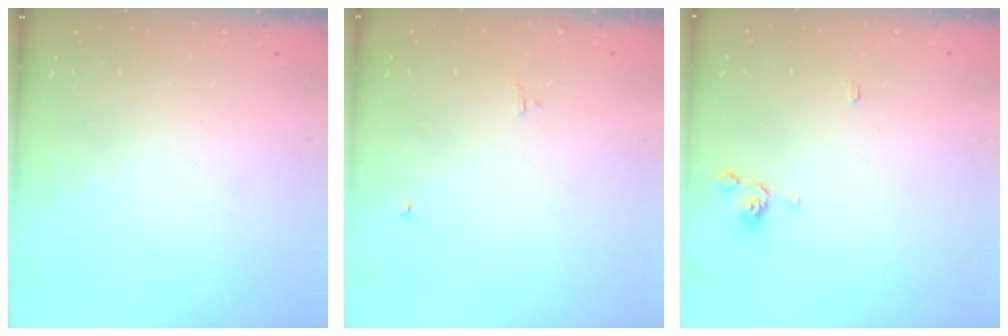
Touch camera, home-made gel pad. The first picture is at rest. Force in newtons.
{"total": 1.6, "press": 1.6, "slide": 0.3}
{"total": 0.9, "press": 0.8, "slide": 0.4}